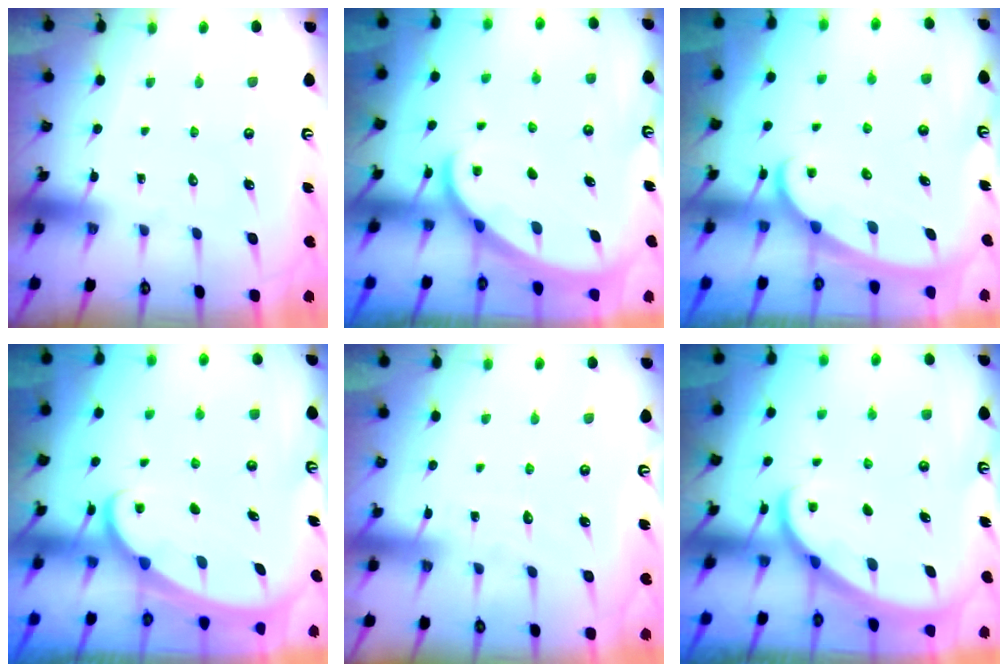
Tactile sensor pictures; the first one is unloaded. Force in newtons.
{"total": 1.2, "press": 1.2, "slide": 0.1}
{"total": 2.3, "press": 2.3, "slide": 0.3}
{"total": 1.9, "press": 1.9, "slide": 0.3}
{"total": 3.2, "press": 3.2, "slide": 0.5}
{"total": 2.3, "press": 2.3, "slide": 0.1}